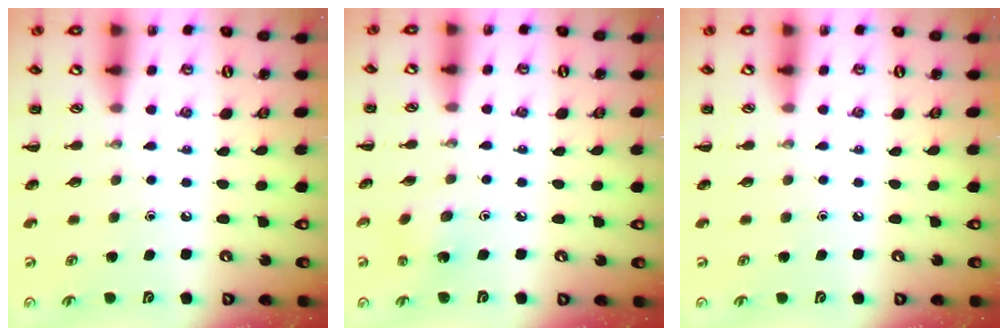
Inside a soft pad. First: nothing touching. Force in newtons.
{"total": 1.5, "press": 1.4, "slide": 0.4}
{"total": 0.0}